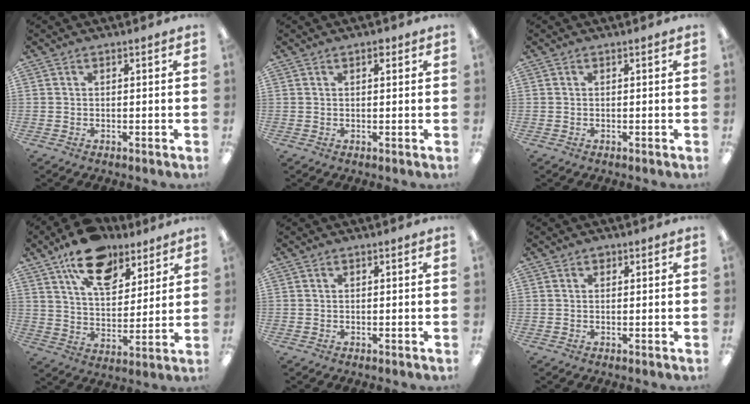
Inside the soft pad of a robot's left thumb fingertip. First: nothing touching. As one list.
[{"total": 1.3, "force": [0.9, 0.6, 0.8], "torque": [-0.002, -0.005, 0.011]}, {"total": 0.0}, {"total": 15.4, "force": [10.7, 7.8, 7.9], "torque": [-0.122, -0.053, 0.189]}, {"total": 0.0}, {"total": 0.9, "force": [0.6, 0.6, 0.4], "torque": [-0.001, -0.001, 0.008]}]